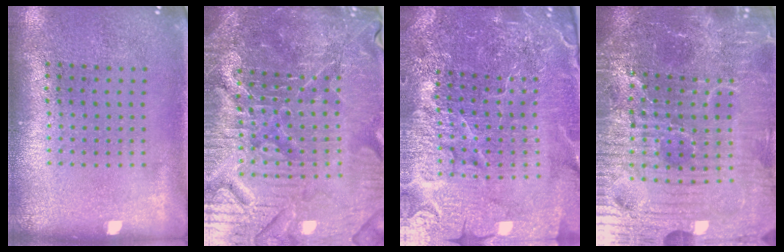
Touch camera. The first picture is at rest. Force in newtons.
{"total": 6.4, "press": 5.8, "slide": 2.7}
{"total": 5.9, "press": 5.3, "slide": 2.6}
{"total": 7.1, "press": 6.4, "slide": 3.0}